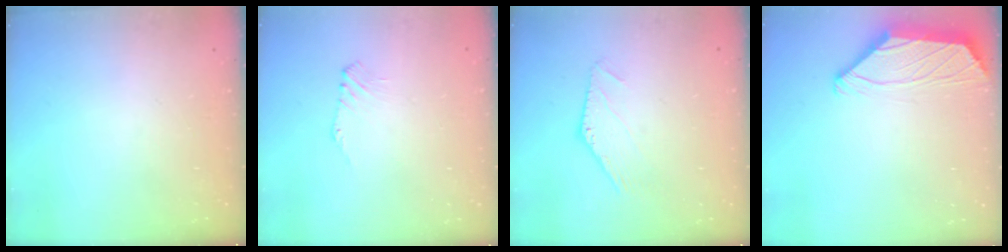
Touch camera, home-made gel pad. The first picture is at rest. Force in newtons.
{"total": 1.0, "press": 0.9, "slide": 0.4}
{"total": 0.0}
{"total": 2.1, "press": 2.0, "slide": 0.8}